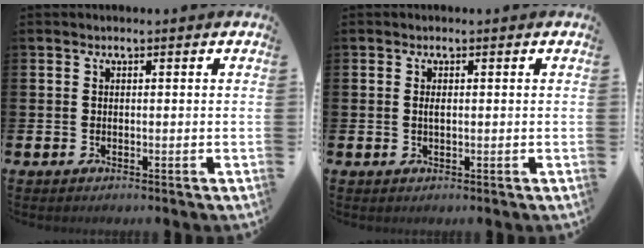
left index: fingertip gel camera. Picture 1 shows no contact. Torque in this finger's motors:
{"motor_torque": [0.29, 0.32, 0.01, 0.06]}